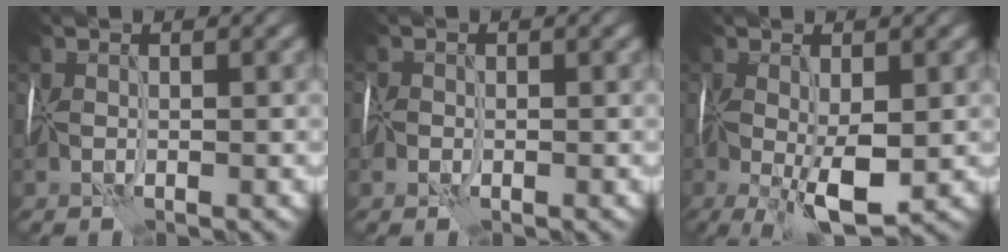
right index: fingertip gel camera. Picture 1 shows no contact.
{"total": 0.8, "force": [-0.5, 0.7, 0.0], "torque": [0.000, -0.004, -0.009]}
{"total": 6.7, "force": [-2.3, 2.5, 5.8], "torque": [-0.119, -0.013, -0.037]}